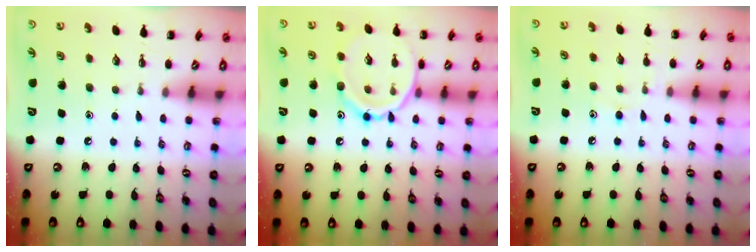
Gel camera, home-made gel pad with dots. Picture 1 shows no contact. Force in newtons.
{"total": 12.7, "press": 12.7, "slide": 0.5}
{"total": 7.1, "press": 6.8, "slide": 1.9}